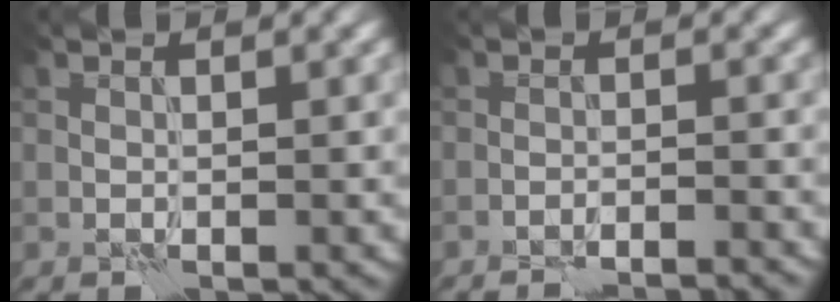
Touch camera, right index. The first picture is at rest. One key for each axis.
{"total": 4.7, "fx": -4.5, "fy": 0.5, "fz": 1.1, "tx": -0.013, "ty": 0.013, "tz": -0.061}